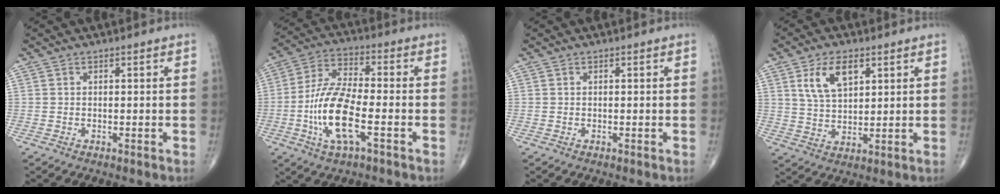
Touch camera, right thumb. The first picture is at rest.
{"total": 13.8, "force": [-4.0, 4.6, 12.3], "torque": [-0.254, 0.019, -0.079]}
{"total": 0.0}
{"total": 8.5, "force": [3.7, 4.5, 6.2], "torque": [-0.099, -0.014, 0.074]}